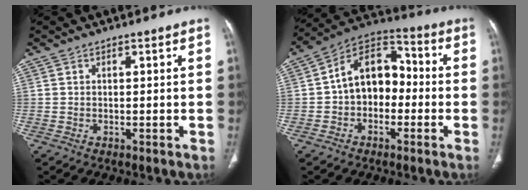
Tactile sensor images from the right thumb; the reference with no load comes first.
{"total": 12.6, "force": [-1.0, 9.1, 8.7], "torque": [-0.101, 0.045, -0.035]}